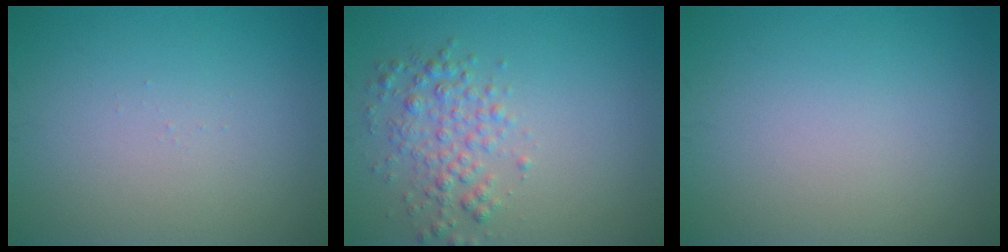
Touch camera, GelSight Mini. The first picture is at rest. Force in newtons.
{"total": 2.9, "press": 2.9, "slide": 0.1}
{"total": 0.0}